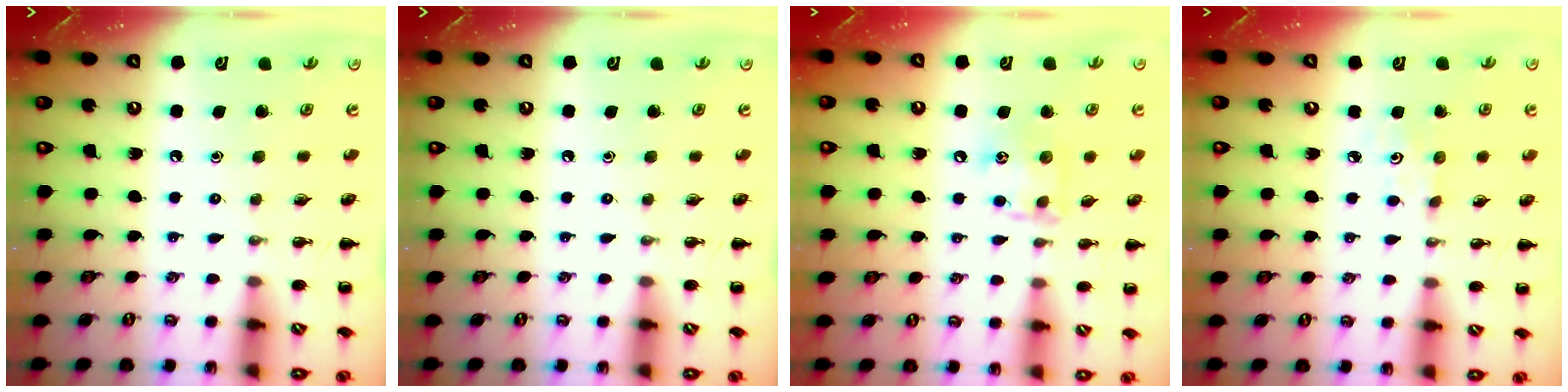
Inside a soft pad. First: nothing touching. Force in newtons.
{"total": 0.0}
{"total": 9.5, "press": 9.5, "slide": 0.7}
{"total": 2.8, "press": 2.7, "slide": 0.8}